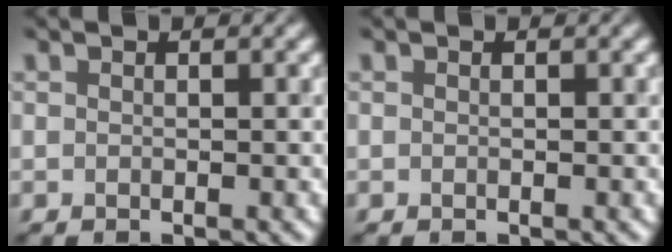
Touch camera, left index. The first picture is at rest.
{"total": 0.0}